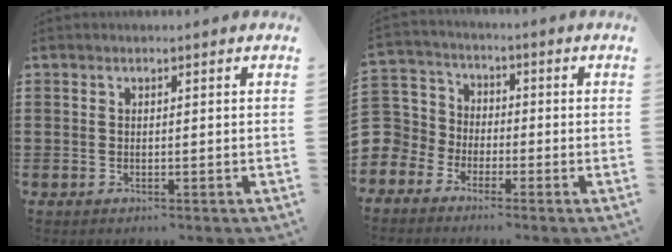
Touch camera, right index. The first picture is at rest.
{"total": 5.0, "force": [-2.6, 4.2, 0.0], "torque": [-0.048, -0.001, -0.066]}